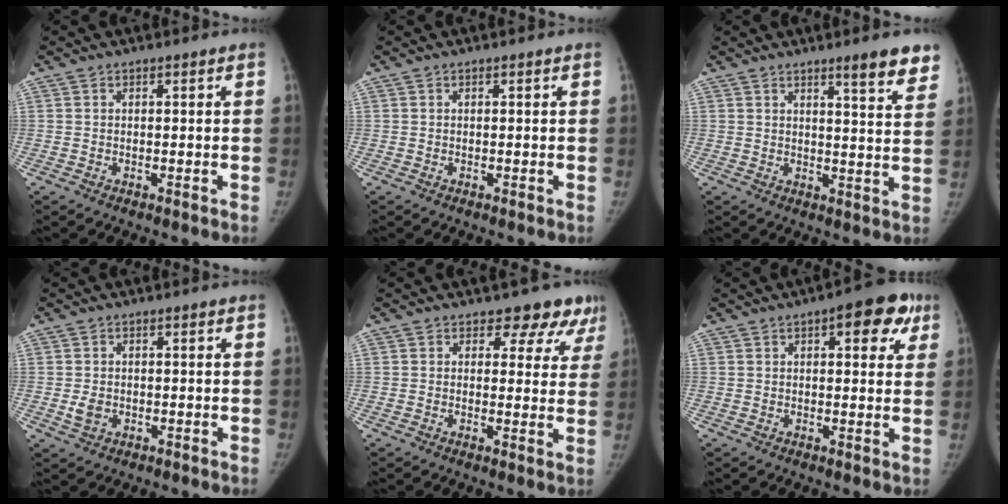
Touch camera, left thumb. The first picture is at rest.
{"total": 0.0}
{"total": 8.2, "force": [5.8, 1.1, 5.7], "torque": [-0.057, -0.036, 0.074]}
{"total": 2.6, "force": [-0.6, 2.0, 1.5], "torque": [-0.022, 0.000, -0.005]}
{"total": 7.7, "force": [6.0, 4.5, 1.6], "torque": [0.034, -0.025, 0.050]}
{"total": 9.4, "force": [4.3, 4.1, 7.2], "torque": [-0.051, -0.002, 0.045]}